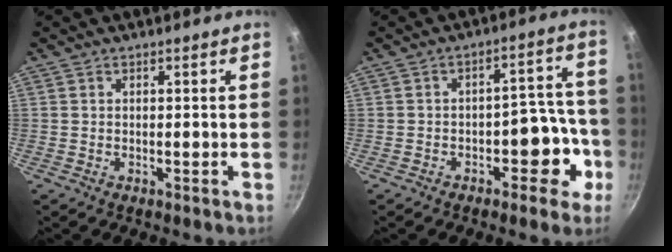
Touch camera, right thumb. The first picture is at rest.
{"total": 8.9, "force": [-3.7, 5.2, 6.2], "torque": [-0.025, 0.059, -0.042]}